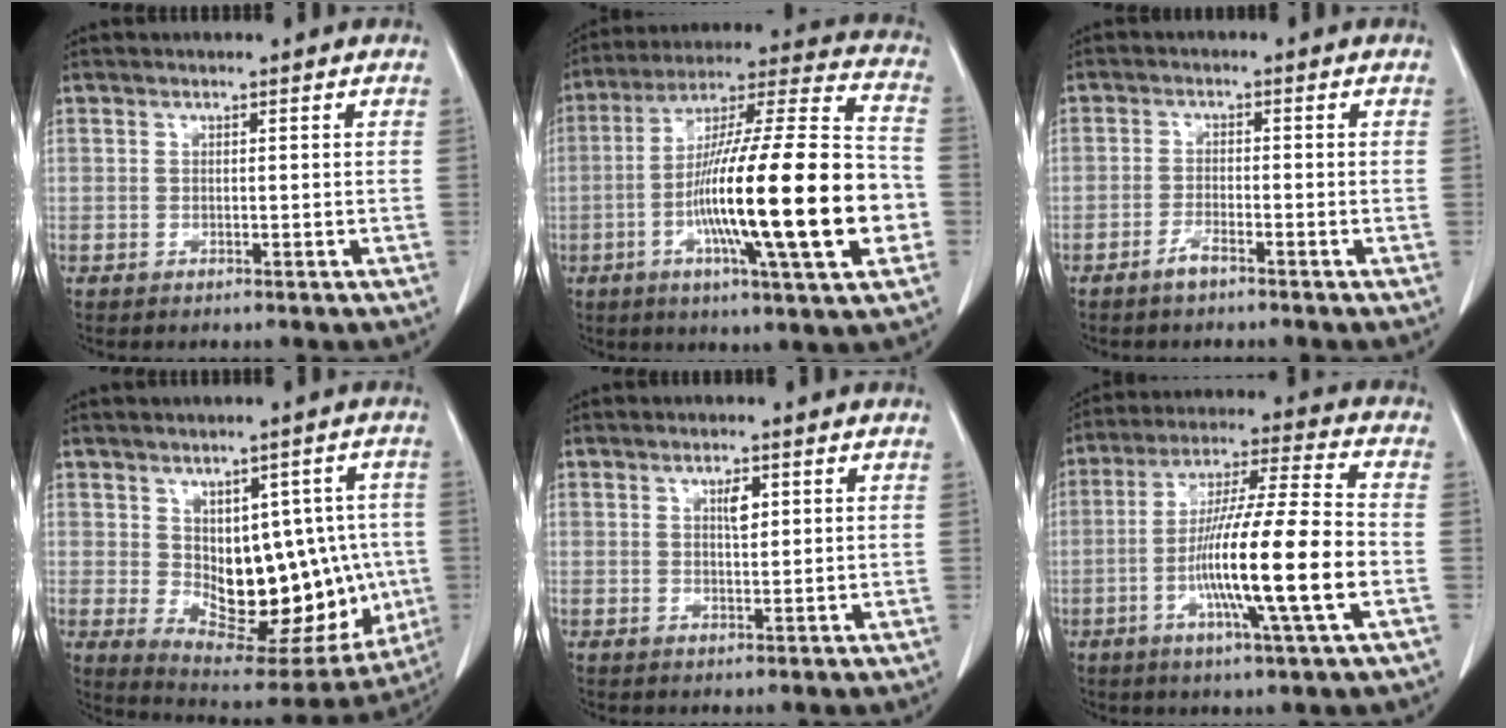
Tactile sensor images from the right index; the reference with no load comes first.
{"total": 25.5, "force": [-5.6, 1.5, 24.8], "torque": [-0.385, -0.010, -0.098]}
{"total": 2.1, "force": [-1.7, 0.3, 1.3], "torque": [-0.030, -0.001, -0.031]}
{"total": 18.3, "force": [-1.0, 9.5, 15.6], "torque": [-0.212, 0.006, 0.020]}
{"total": 2.4, "force": [1.0, 0.9, 2.0], "torque": [-0.035, -0.002, 0.017]}
{"total": 16.6, "force": [-3.9, -0.2, 16.1], "torque": [-0.288, -0.006, -0.073]}